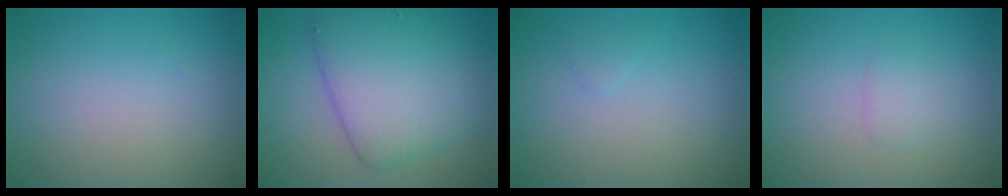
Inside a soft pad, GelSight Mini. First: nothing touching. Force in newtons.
{"total": 7.6, "press": 7.6, "slide": 0.2}
{"total": 0.5, "press": 0.5, "slide": 0.1}
{"total": 1.2, "press": 1.2, "slide": 0.1}